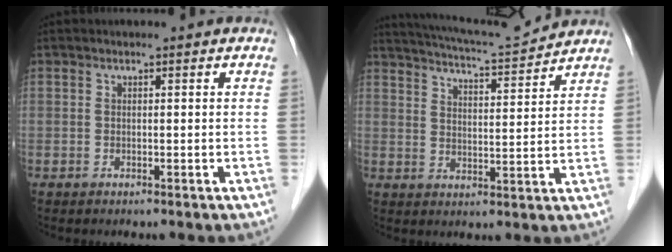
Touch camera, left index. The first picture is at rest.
{"total": 11.4, "force": [11.0, -0.3, 3.1], "torque": [-0.060, 0.005, 0.166]}